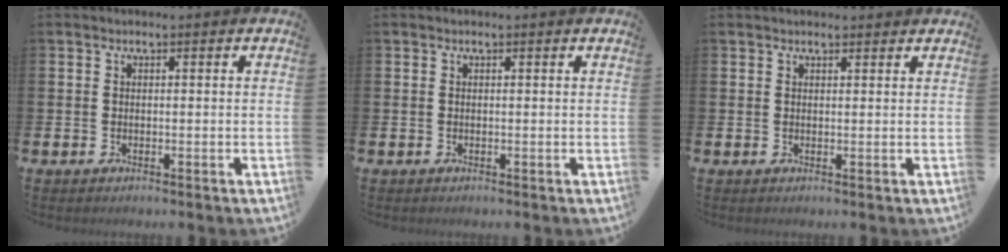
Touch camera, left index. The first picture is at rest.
{"total": 0.0}
{"total": 1.3, "force": [1.2, 0.4, 0.2], "torque": [0.007, -0.001, 0.020]}